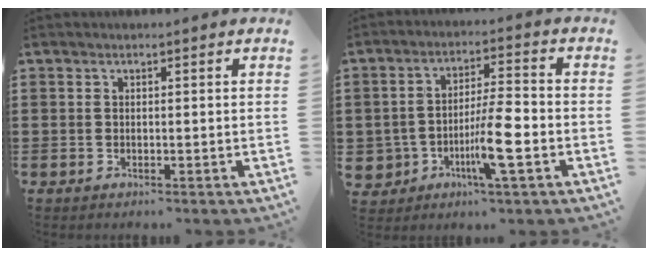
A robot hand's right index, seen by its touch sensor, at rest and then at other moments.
{"total": 8.7, "force": [-3.1, 2.5, 7.7], "torque": [-0.148, -0.002, -0.055]}